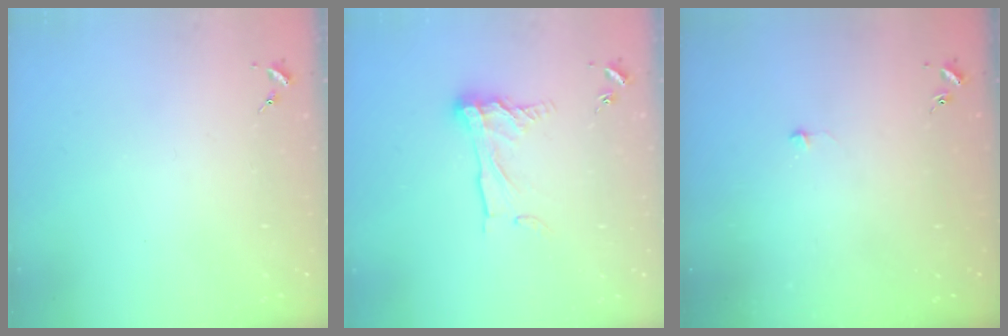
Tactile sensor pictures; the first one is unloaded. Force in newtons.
{"total": 11.4, "press": 11.4, "slide": 0.9}
{"total": 4.3, "press": 4.3, "slide": 0.3}